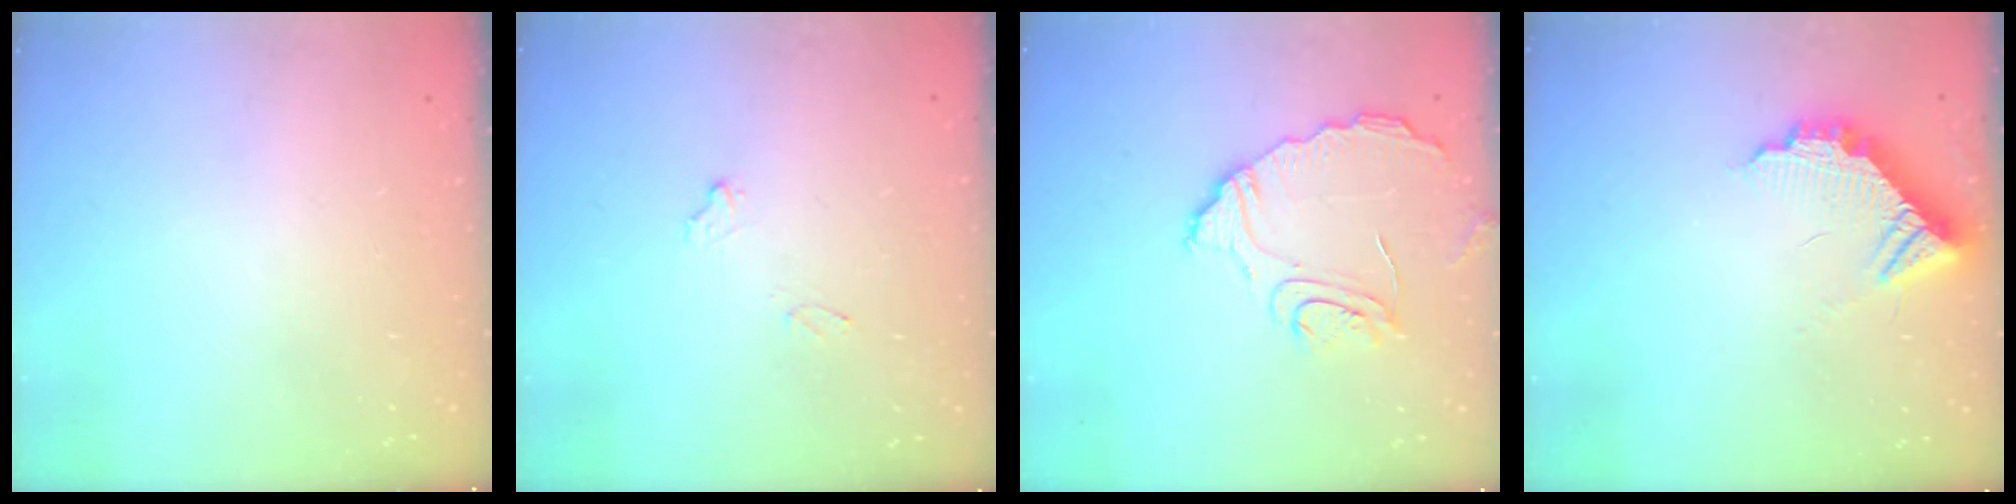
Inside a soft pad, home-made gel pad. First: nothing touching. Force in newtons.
{"total": 7.1, "press": 7.1, "slide": 0.3}
{"total": 11.2, "press": 11.2, "slide": 0.8}
{"total": 10.3, "press": 10.3, "slide": 0.8}